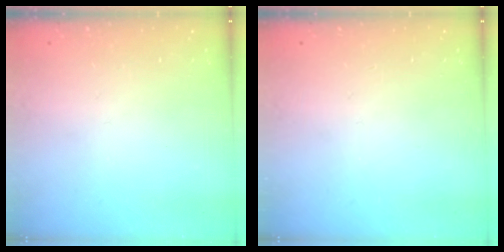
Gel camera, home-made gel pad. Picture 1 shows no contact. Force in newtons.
{"total": 0.0}